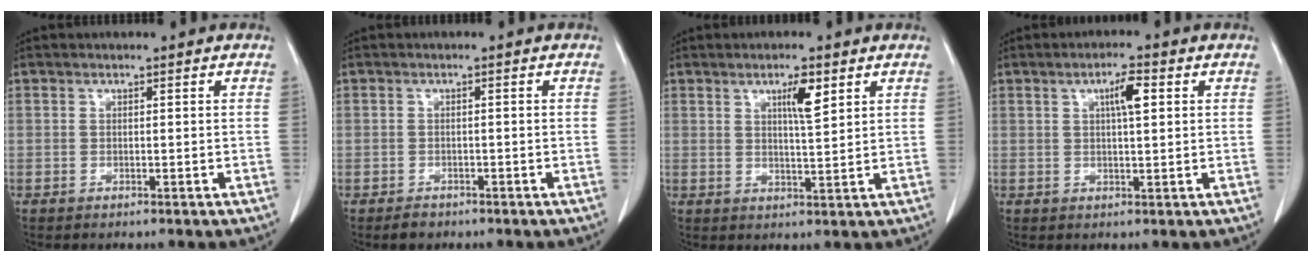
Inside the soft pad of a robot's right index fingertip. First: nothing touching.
{"total": 1.8, "force": [-1.4, 1.2, 0.4], "torque": [-0.011, 0.001, -0.019]}
{"total": 4.4, "force": [2.2, 0.5, 3.7], "torque": [-0.063, -0.002, 0.038]}
{"total": 4.0, "force": [1.3, 0.7, 3.7], "torque": [-0.064, 0.004, 0.021]}